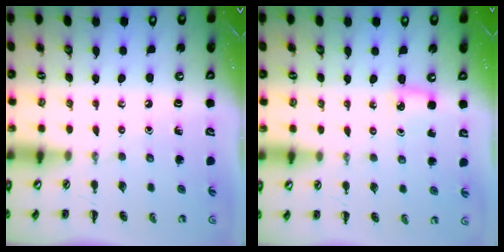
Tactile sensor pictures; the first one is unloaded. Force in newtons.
{"total": 4.9, "press": 4.5, "slide": 1.7}